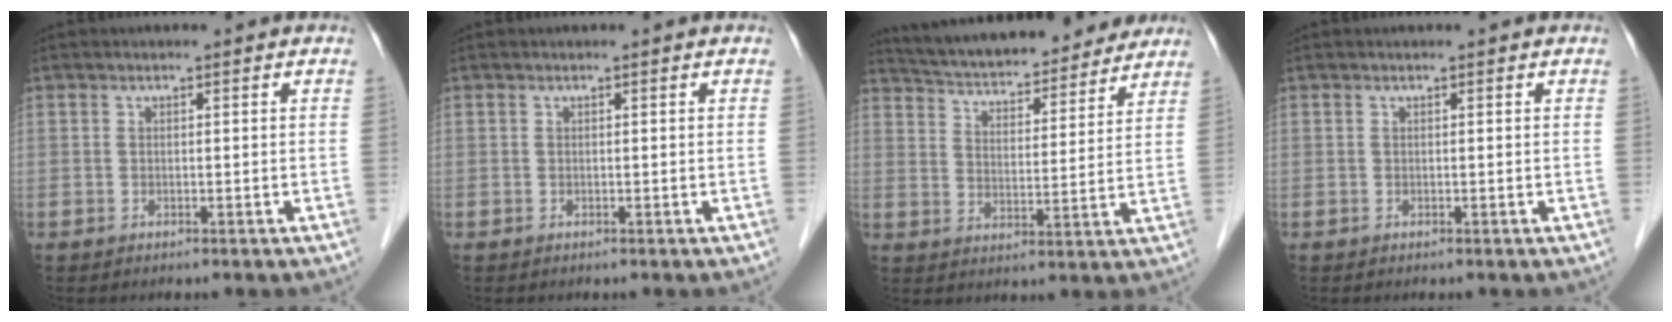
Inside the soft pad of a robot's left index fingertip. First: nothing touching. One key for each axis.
{"total": 0.0}
{"total": 19.9, "fx": 18.3, "fy": 4.2, "fz": 6.7, "tx": -0.111, "ty": 0.016, "tz": 0.264}
{"total": 0.0}